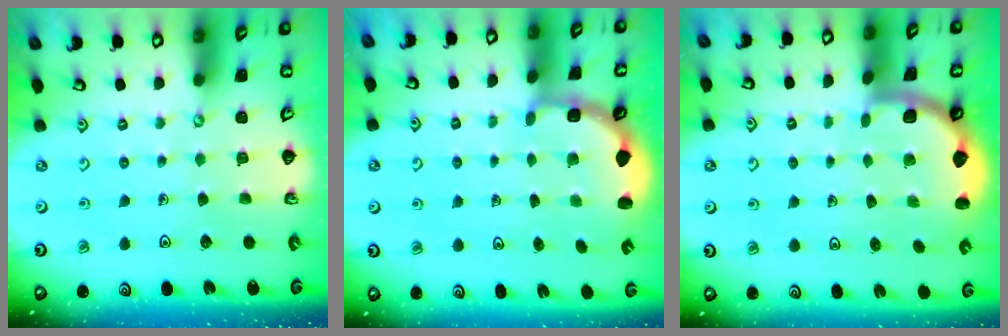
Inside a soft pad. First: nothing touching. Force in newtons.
{"total": 2.7, "press": 2.4, "slide": 1.4}
{"total": 1.7, "press": 1.7, "slide": 0.0}